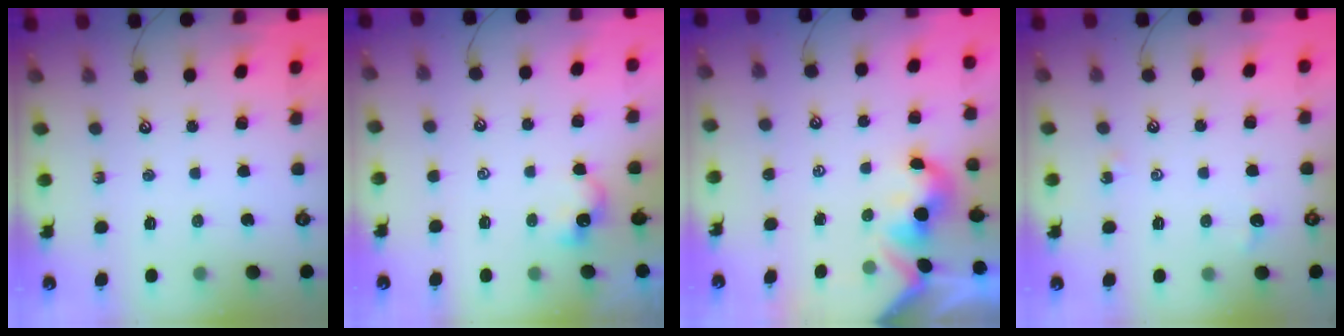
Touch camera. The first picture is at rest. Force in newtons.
{"total": 2.8, "press": 2.8, "slide": 0.1}
{"total": 1.9, "press": 1.8, "slide": 0.6}
{"total": 2.5, "press": 2.4, "slide": 0.6}